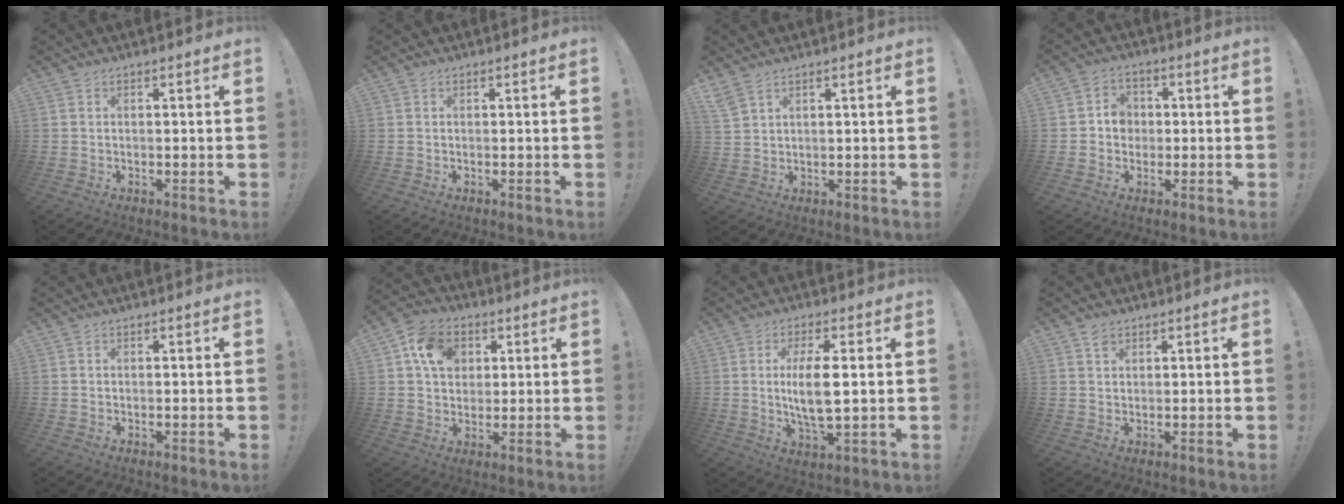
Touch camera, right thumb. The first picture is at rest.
{"total": 0.0}
{"total": 3.9, "force": [3.1, 1.4, 1.9], "torque": [-0.045, -0.009, 0.063]}
{"total": 5.5, "force": [-0.3, 5.0, 2.1], "torque": [-0.039, 0.013, -0.002]}
{"total": 0.0}
{"total": 12.1, "force": [4.1, 9.7, 6.0], "torque": [-0.093, -0.001, 0.082]}
{"total": 9.8, "force": [1.0, 3.3, 9.2], "torque": [-0.177, -0.014, 0.010]}
{"total": 1.9, "force": [1.4, 1.2, 0.7], "torque": [-0.005, -0.006, 0.024]}